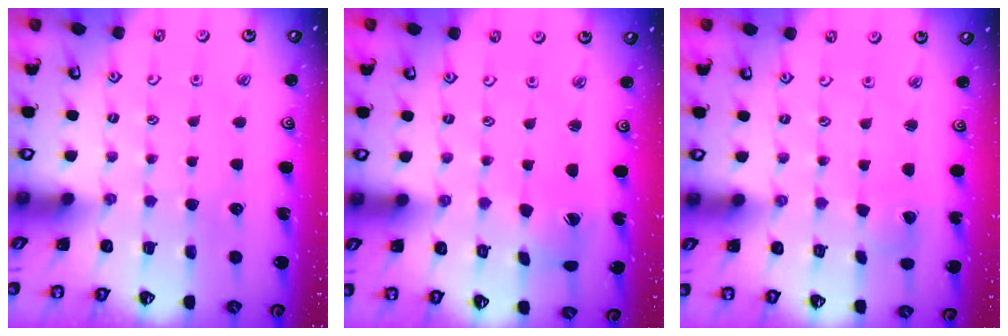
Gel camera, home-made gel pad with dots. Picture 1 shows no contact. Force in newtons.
{"total": 2.2, "press": 2.2, "slide": 0.3}
{"total": 0.8, "press": 0.8, "slide": 0.0}